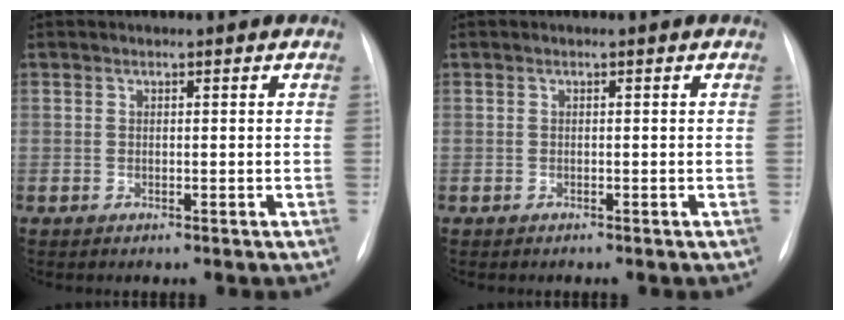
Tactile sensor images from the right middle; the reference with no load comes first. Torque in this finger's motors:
{"motor_torque": [0.09, -0.23, 0.05, 0.02]}